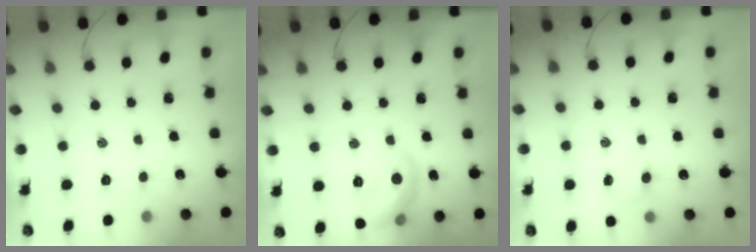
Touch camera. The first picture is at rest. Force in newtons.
{"total": 9.5, "press": 9.4, "slide": 1.1}
{"total": 2.8, "press": 2.7, "slide": 0.8}